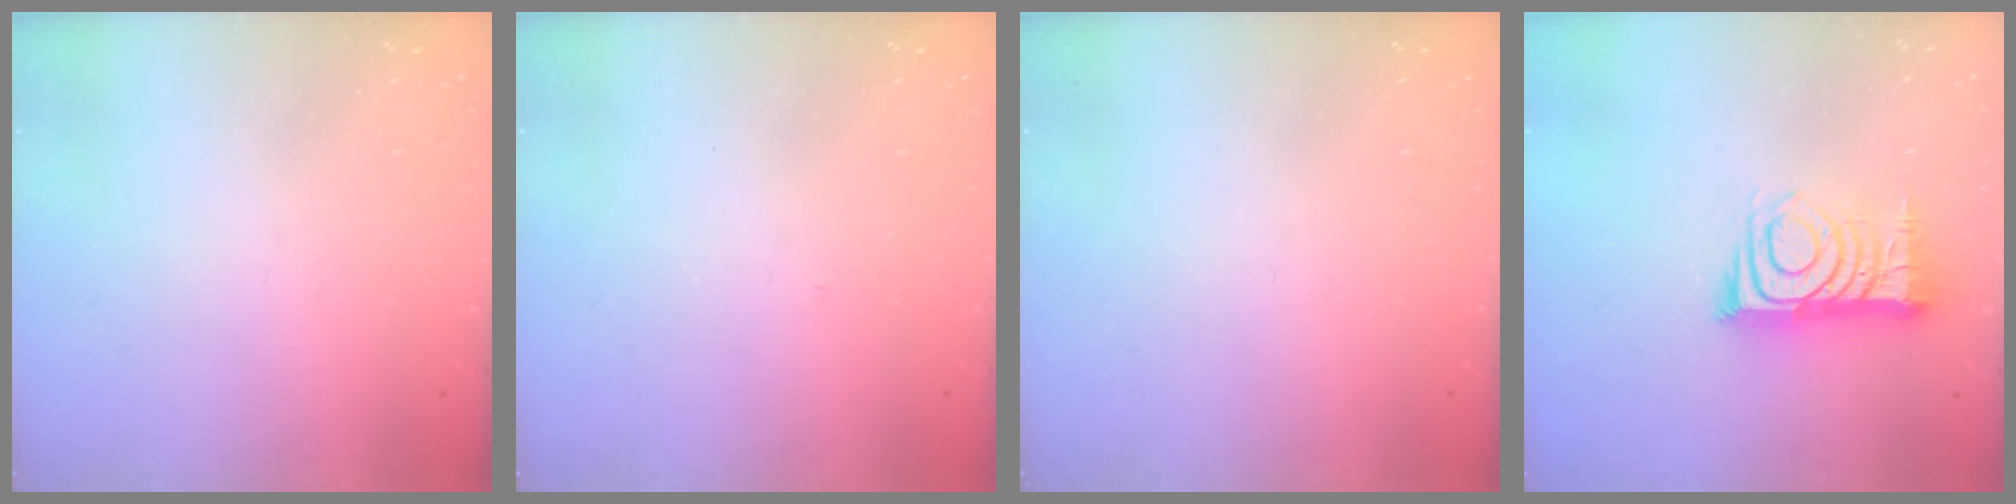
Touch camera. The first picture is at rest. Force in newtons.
{"total": 2.7, "press": 2.7, "slide": 0.3}
{"total": 0.0}
{"total": 12.7, "press": 12.6, "slide": 0.9}